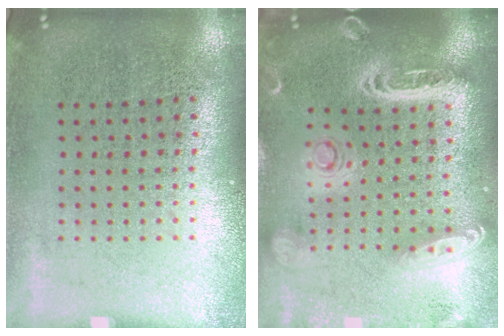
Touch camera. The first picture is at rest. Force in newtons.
{"total": 2.8, "press": 2.4, "slide": 1.4}